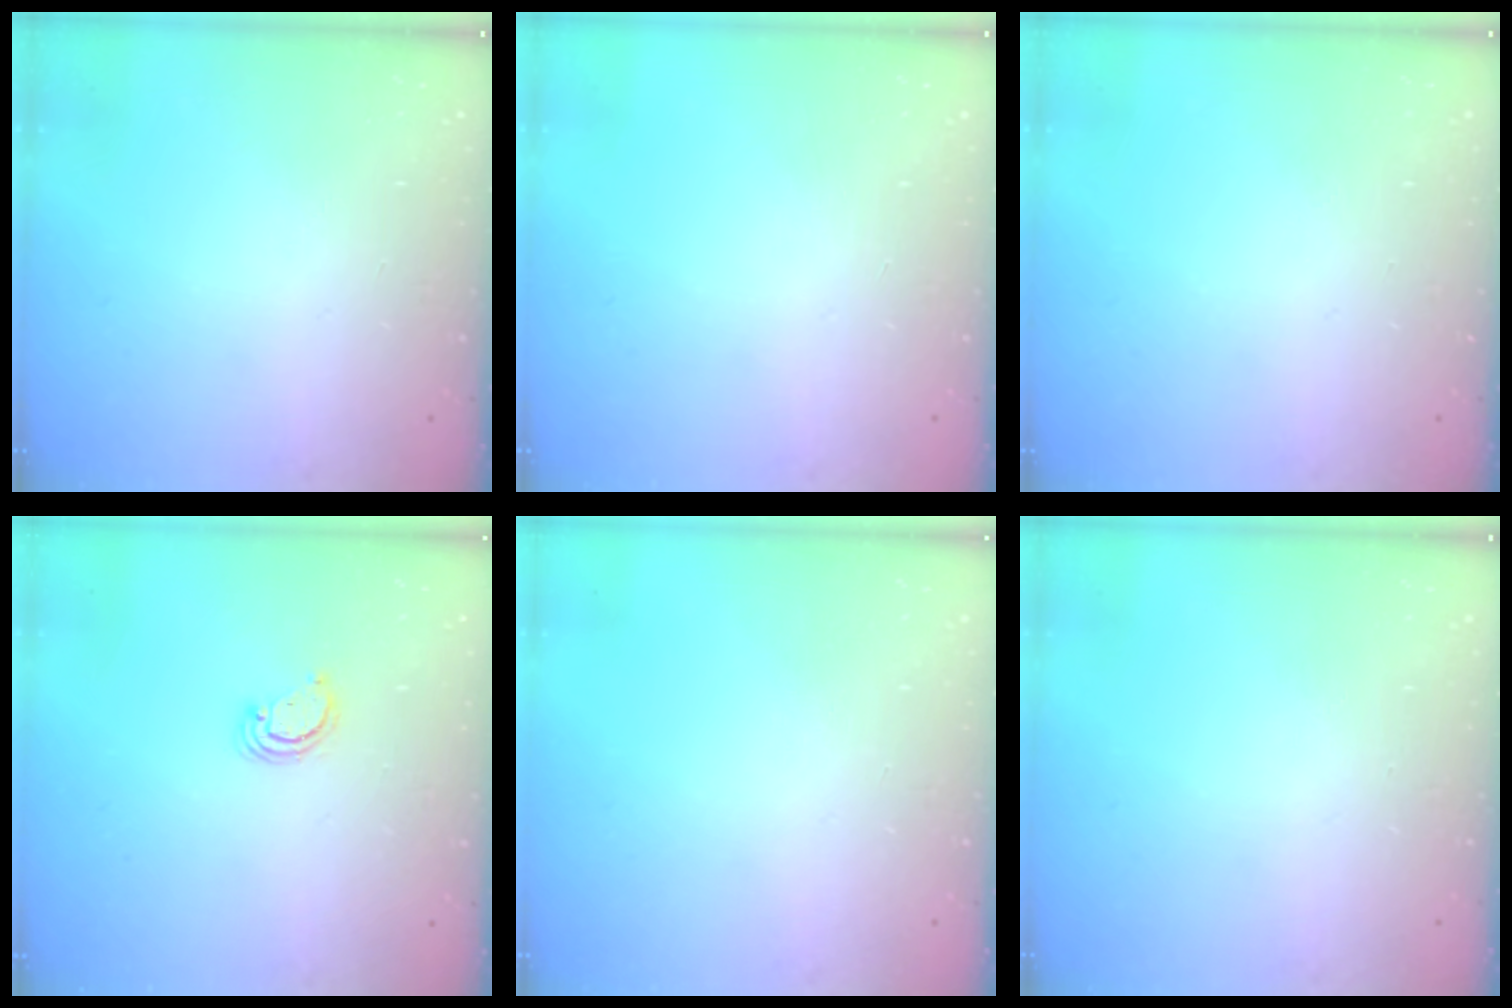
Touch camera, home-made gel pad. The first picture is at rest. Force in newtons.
{"total": 0.0}
{"total": 0.0}
{"total": 2.6, "press": 2.6, "slide": 0.3}
{"total": 0.0}
{"total": 0.0}